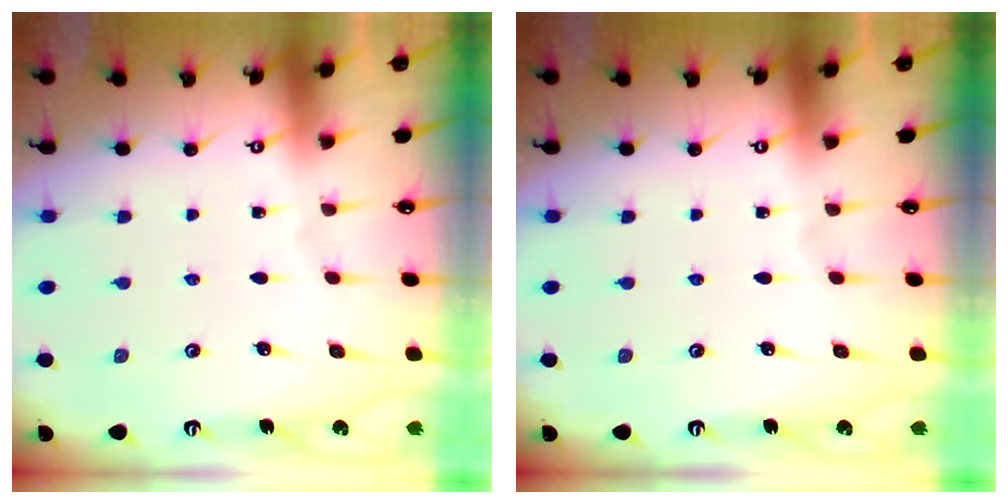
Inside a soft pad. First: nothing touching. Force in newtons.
{"total": 0.0}